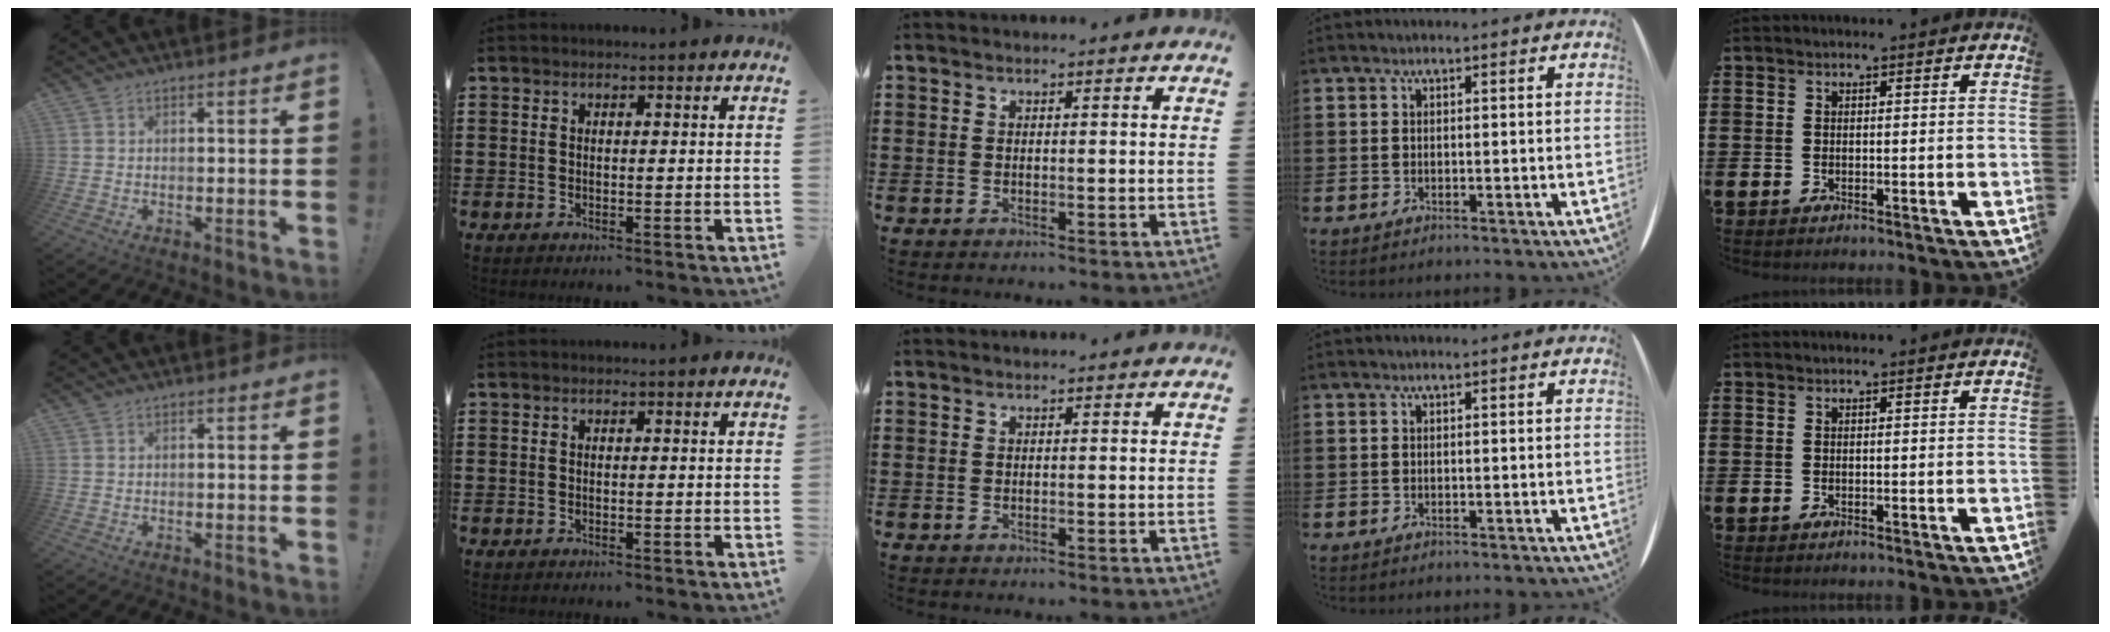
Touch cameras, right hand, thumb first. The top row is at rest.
{}